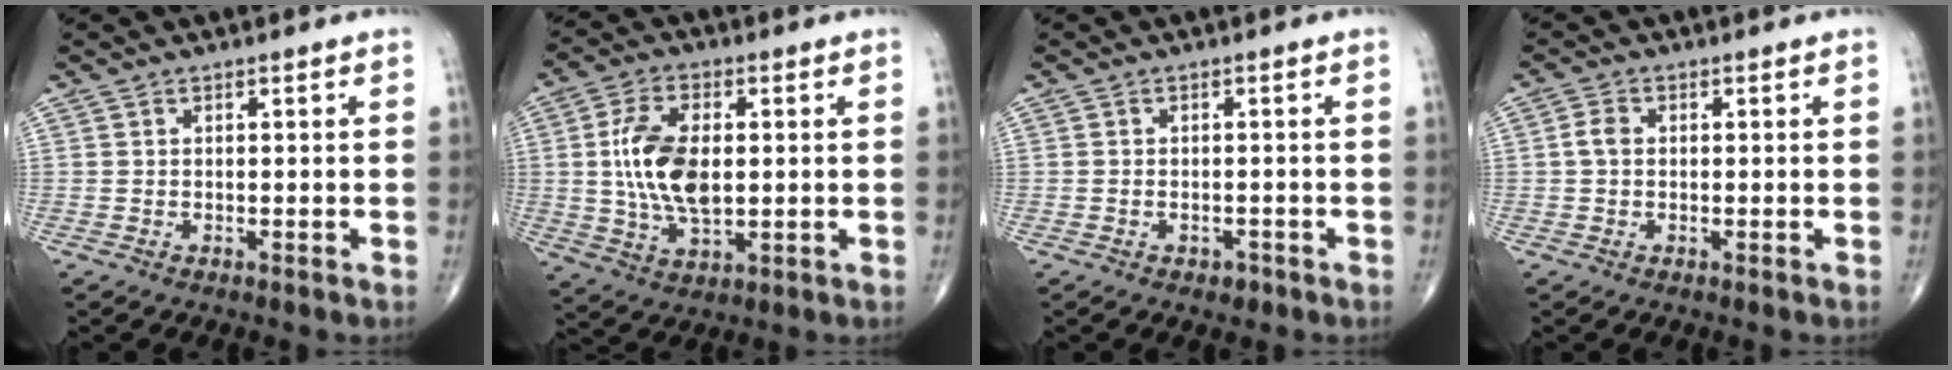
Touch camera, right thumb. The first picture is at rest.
{"total": 13.6, "force": [1.7, 6.8, 11.7], "torque": [-0.230, -0.010, 0.039]}
{"total": 1.8, "force": [-1.0, 1.2, 0.9], "torque": [-0.011, 0.009, -0.009]}
{"total": 2.3, "force": [0.0, 1.7, 1.6], "torque": [-0.030, 0.005, -0.003]}